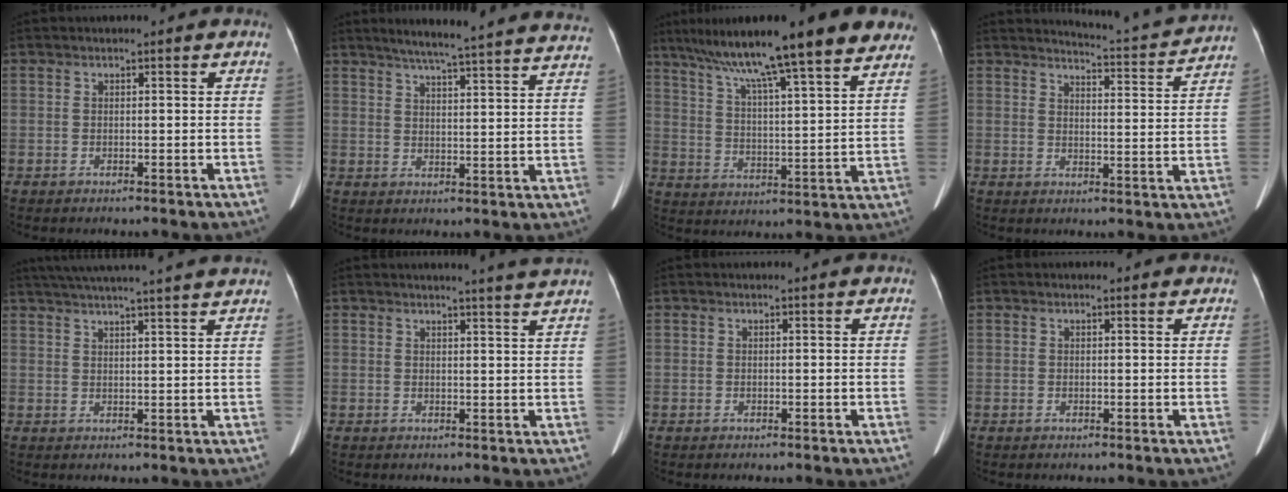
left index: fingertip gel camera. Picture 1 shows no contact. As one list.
[{"total": 25.4, "force": [23.3, 0.7, 10.0], "torque": [-0.147, -0.043, 0.279]}, {"total": 24.2, "force": [18.7, 1.7, 15.3], "torque": [-0.253, 0.024, 0.267]}, {"total": 9.6, "force": [9.5, -0.7, 1.1], "torque": [-0.033, -0.023, 0.120]}, {"total": 20.2, "force": [18.2, -0.4, 8.6], "torque": [-0.147, 0.009, 0.239]}, {"total": 6.1, "force": [5.7, -1.4, 1.6], "torque": [-0.027, -0.014, 0.054]}, {"total": 2.0, "force": [1.9, 0.1, 0.3], "torque": [-0.009, 0.008, 0.020]}, {"total": 2.7, "force": [2.4, 0.8, 0.7], "torque": [-0.011, 0.006, 0.022]}]